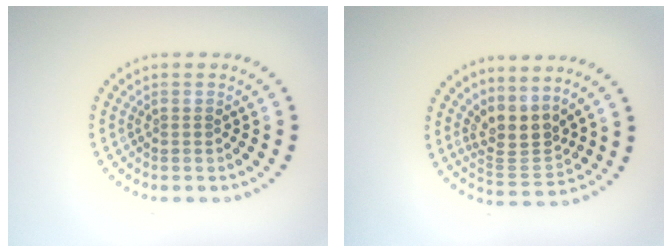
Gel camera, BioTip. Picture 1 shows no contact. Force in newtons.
{"total": 3.4, "press": 2.7, "slide": 2.0}